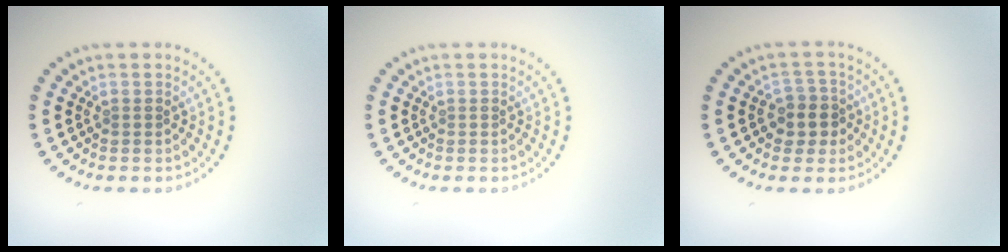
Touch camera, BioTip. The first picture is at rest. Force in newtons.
{"total": 0.0}
{"total": 2.7, "press": 2.5, "slide": 1.0}